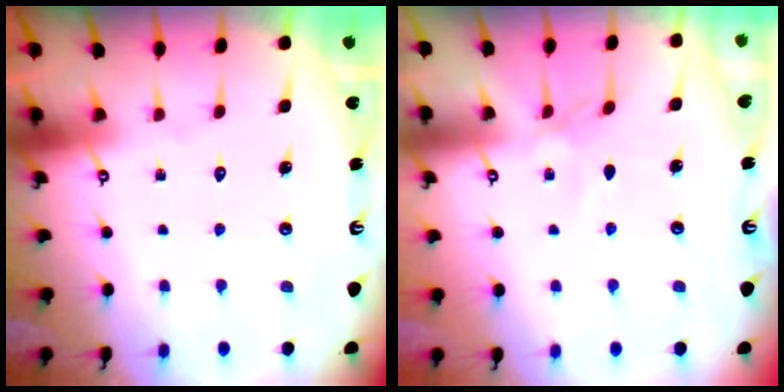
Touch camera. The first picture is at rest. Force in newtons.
{"total": 3.3, "press": 3.2, "slide": 0.5}